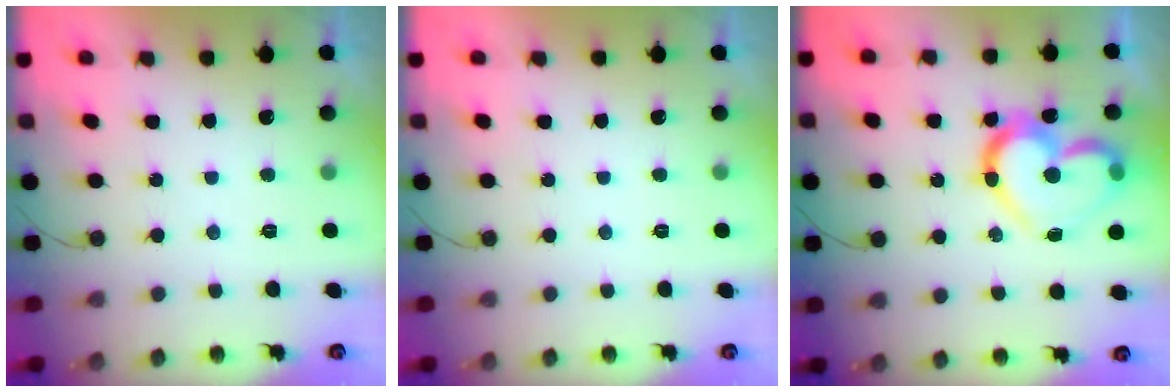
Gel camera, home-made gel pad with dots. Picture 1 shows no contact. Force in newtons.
{"total": 0.0}
{"total": 18.5, "press": 18.4, "slide": 1.9}